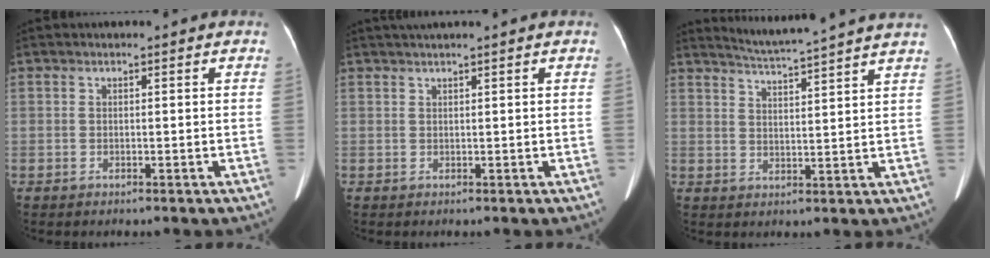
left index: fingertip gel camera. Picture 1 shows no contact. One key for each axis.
{"total": 2.3, "fx": 1.8, "fy": -0.5, "fz": 1.4, "tx": -0.017, "ty": 0.019, "tz": 0.035}
{"total": 11.3, "fx": 10.4, "fy": -1.7, "fz": 4.0, "tx": -0.074, "ty": -0.012, "tz": 0.138}